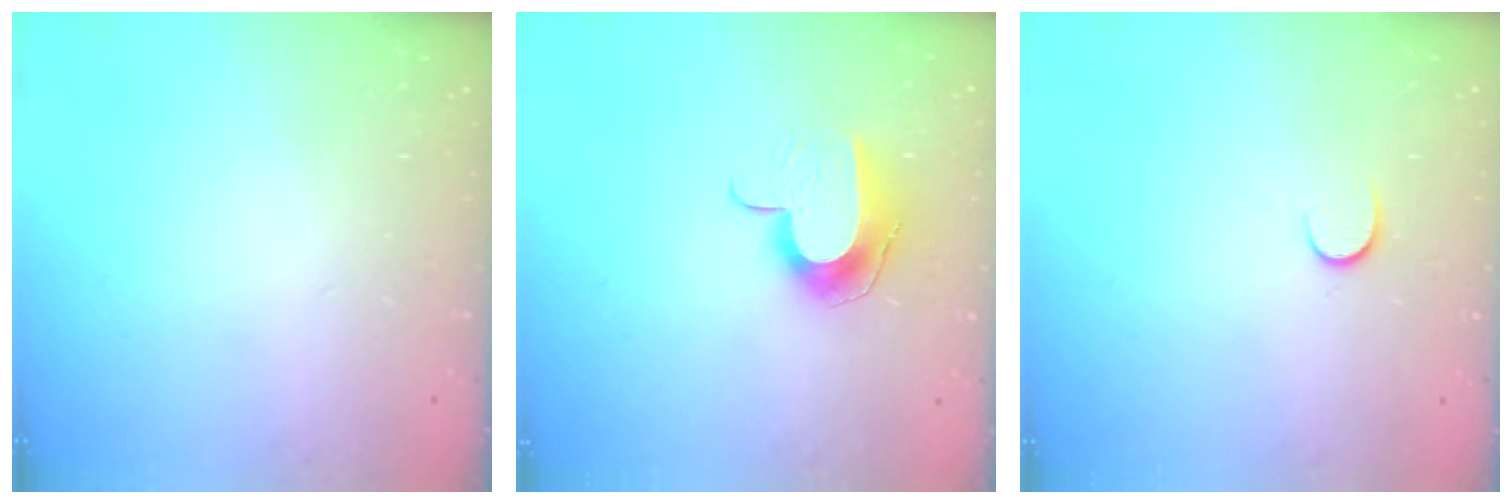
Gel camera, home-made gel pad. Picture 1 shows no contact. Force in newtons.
{"total": 9.9, "press": 9.9, "slide": 0.3}
{"total": 5.7, "press": 5.6, "slide": 0.7}